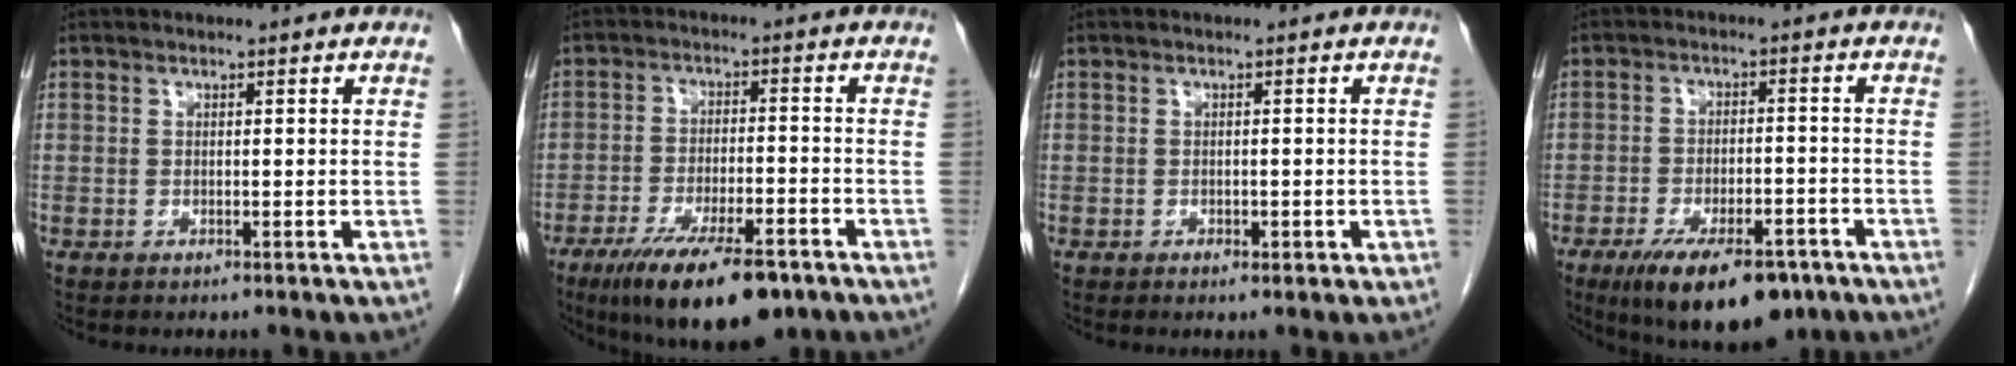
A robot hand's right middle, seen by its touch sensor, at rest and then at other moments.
{"total": 14.1, "force": [-9.5, 3.5, 9.8], "torque": [-0.157, -0.025, -0.154]}
{"total": 1.3, "force": [-0.6, 0.7, 0.9], "torque": [-0.016, -0.001, -0.005]}
{"total": 13.4, "force": [-9.0, 4.8, 8.7], "torque": [-0.135, -0.011, -0.137]}